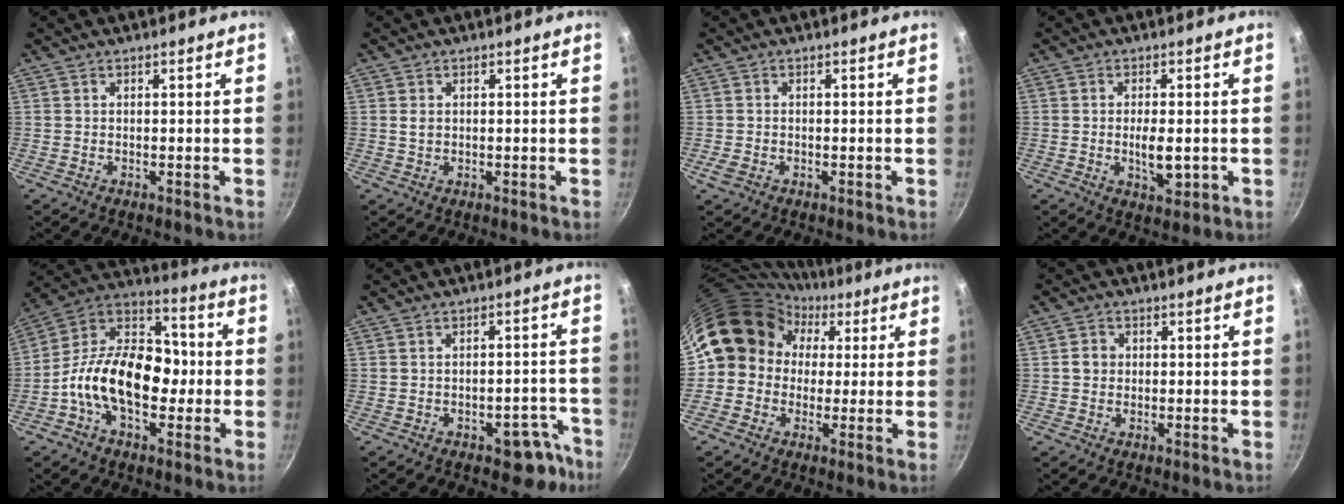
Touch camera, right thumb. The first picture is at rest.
{"total": 1.7, "force": [0.2, 1.4, 1.0], "torque": [-0.015, 0.001, 0.005]}
{"total": 1.7, "force": [-0.8, 1.1, 1.0], "torque": [-0.024, 0.000, -0.015]}
{"total": 5.2, "force": [-0.8, 2.3, 4.7], "torque": [-0.071, -0.002, -0.009]}
{"total": 19.7, "force": [-3.2, 12.6, 14.8], "torque": [-0.205, 0.052, -0.078]}
{"total": 6.9, "force": [-4.2, 4.0, 3.8], "torque": [0.004, 0.048, -0.032]}
{"total": 13.1, "force": [2.2, 11.8, 5.5], "torque": [-0.050, 0.032, 0.019]}
{"total": 2.5, "force": [0.1, 2.3, 1.0], "torque": [-0.004, 0.006, -0.002]}